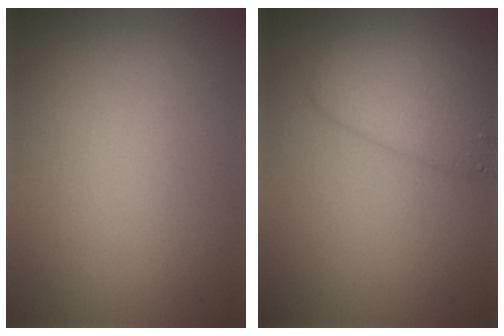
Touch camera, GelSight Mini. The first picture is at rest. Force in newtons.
{"total": 3.9, "press": 3.9, "slide": 0.1}